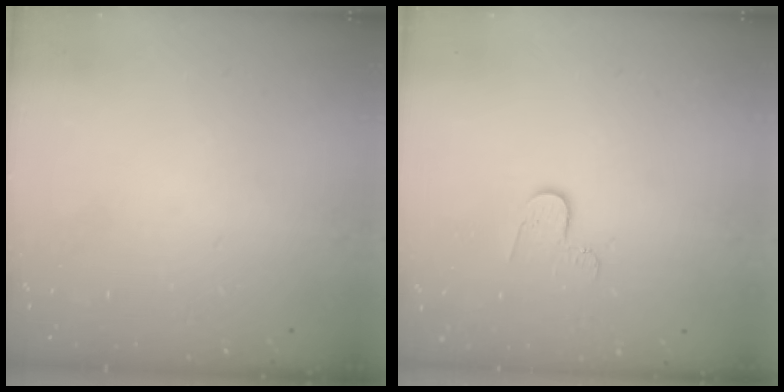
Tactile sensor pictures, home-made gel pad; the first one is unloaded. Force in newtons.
{"total": 4.6, "press": 4.6, "slide": 0.5}